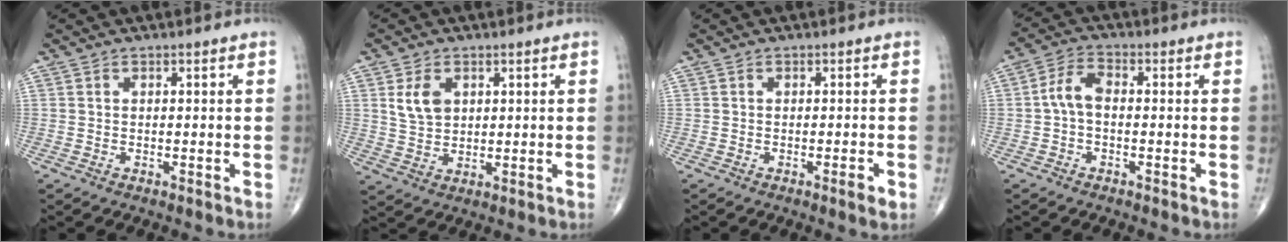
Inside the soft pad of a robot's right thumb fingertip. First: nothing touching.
{"total": 5.4, "force": [1.9, 3.7, 3.5], "torque": [-0.052, -0.010, 0.042]}
{"total": 2.0, "force": [-0.9, 0.3, 1.7], "torque": [-0.023, -0.003, -0.015]}
{"total": 5.0, "force": [-0.5, 2.9, 4.1], "torque": [-0.079, 0.019, -0.019]}